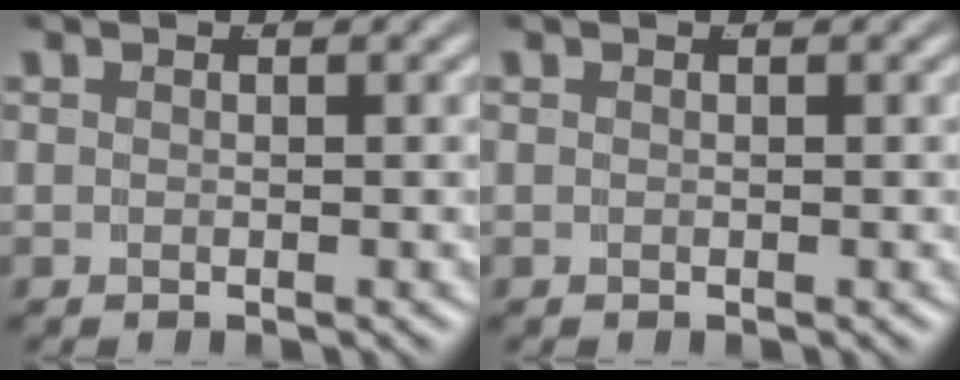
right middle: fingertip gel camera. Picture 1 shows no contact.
{"total": 0.0}